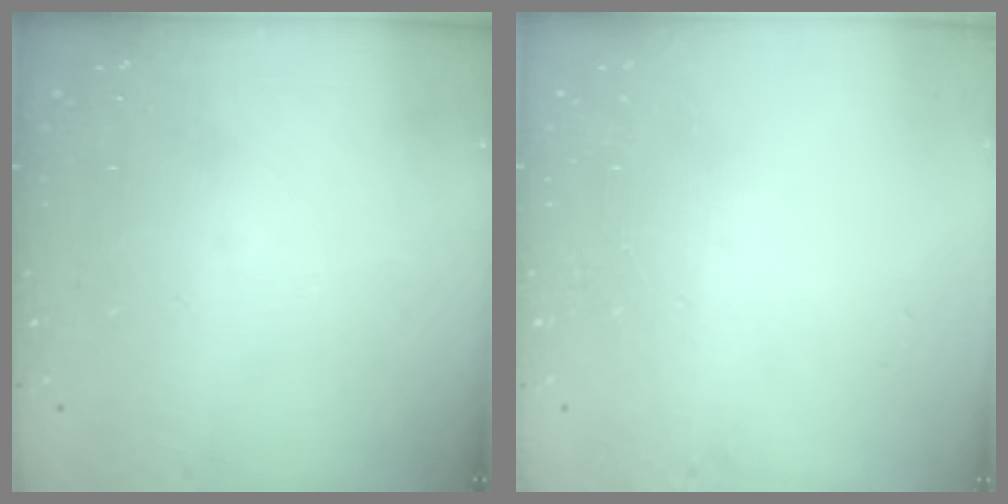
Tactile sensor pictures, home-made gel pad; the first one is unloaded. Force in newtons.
{"total": 0.0}